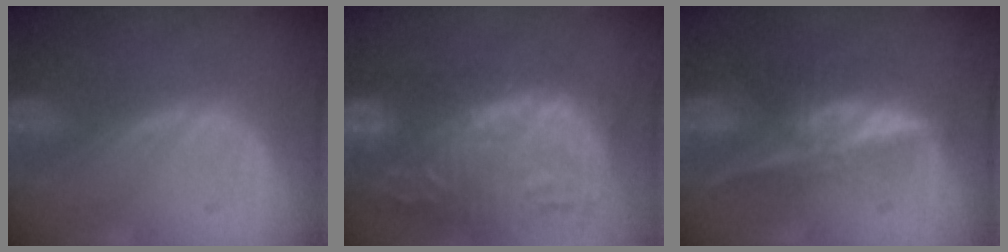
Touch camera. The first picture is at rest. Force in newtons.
{"total": 14.6, "press": 12.6, "slide": 7.5}
{"total": 6.2, "press": 5.5, "slide": 2.9}